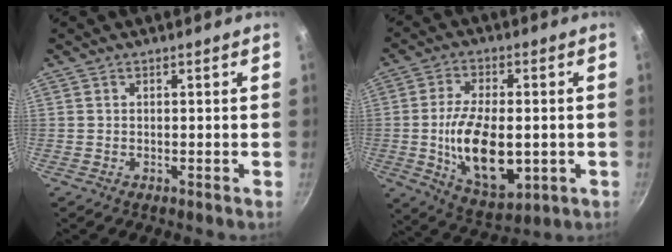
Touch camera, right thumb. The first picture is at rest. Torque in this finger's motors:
{"motor_torque": [-0.40, 1.14, 0.38, 0.66, 0.17]}